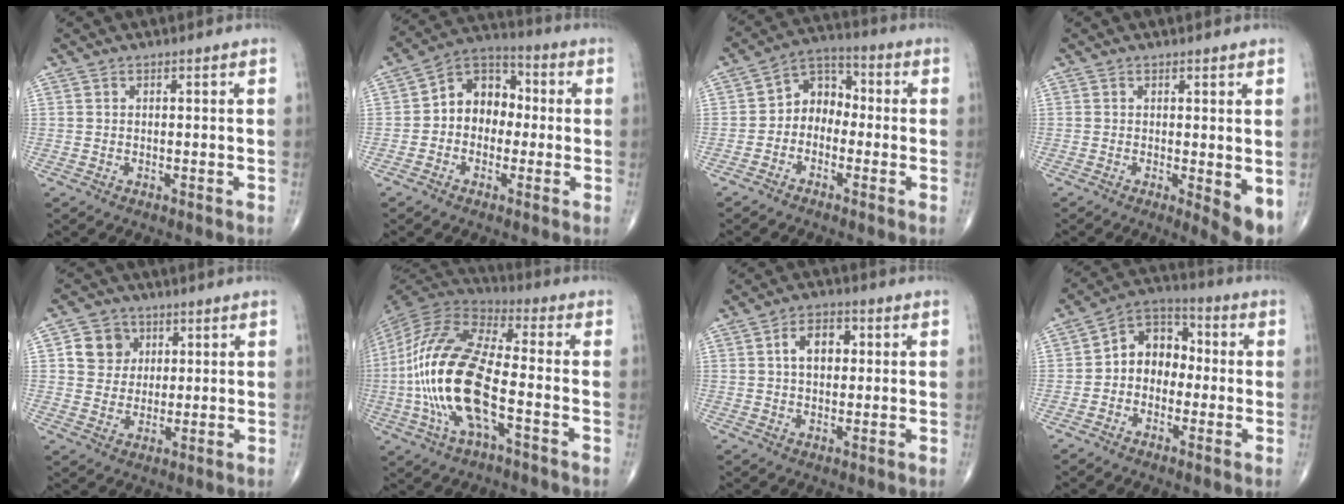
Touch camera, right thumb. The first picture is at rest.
{"total": 10.2, "force": [-0.3, 7.9, 6.4], "torque": [-0.061, 0.038, -0.021]}
{"total": 7.1, "force": [-1.5, 5.6, 4.2], "torque": [-0.035, 0.037, -0.048]}
{"total": 5.0, "force": [-0.3, 1.5, 4.7], "torque": [-0.067, -0.015, -0.004]}
{"total": 7.1, "force": [2.2, 6.4, 2.2], "torque": [-0.007, -0.004, 0.038]}
{"total": 21.3, "force": [-4.3, 8.0, 19.3], "torque": [-0.422, 0.024, -0.081]}
{"total": 6.4, "force": [1.2, 4.2, 4.7], "torque": [-0.062, 0.012, 0.014]}
{"total": 9.6, "force": [-0.6, 7.5, 6.0], "torque": [-0.058, 0.039, -0.031]}